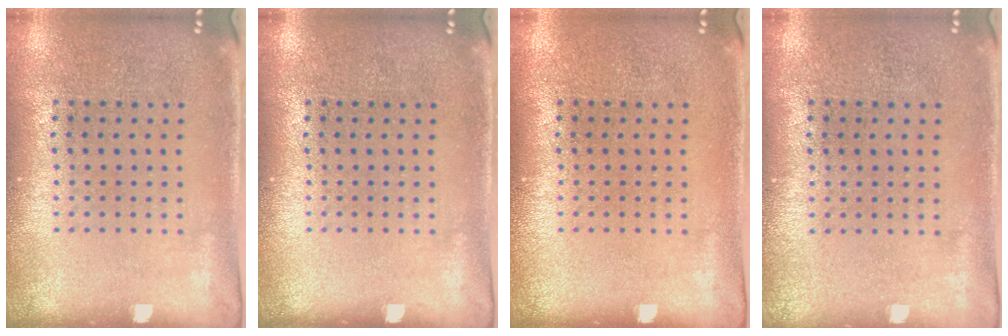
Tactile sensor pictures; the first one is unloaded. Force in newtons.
{"total": 0.0}
{"total": 0.0}
{"total": 0.0}